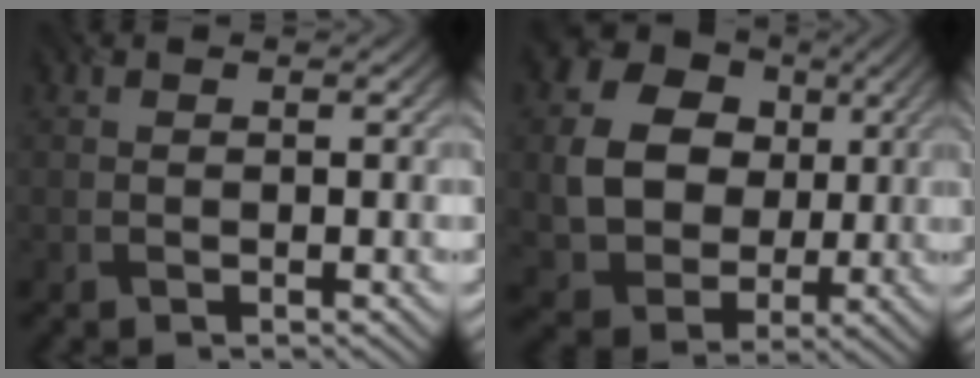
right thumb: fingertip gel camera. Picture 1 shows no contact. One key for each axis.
{"total": 11.2, "fx": 2.0, "fy": 9.1, "fz": 6.1, "tx": -0.126, "ty": -0.004, "tz": 0.027}